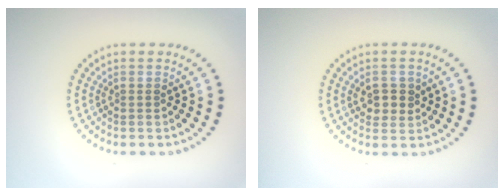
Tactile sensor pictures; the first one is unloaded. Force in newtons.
{"total": 2.4, "press": 2.3, "slide": 0.6}